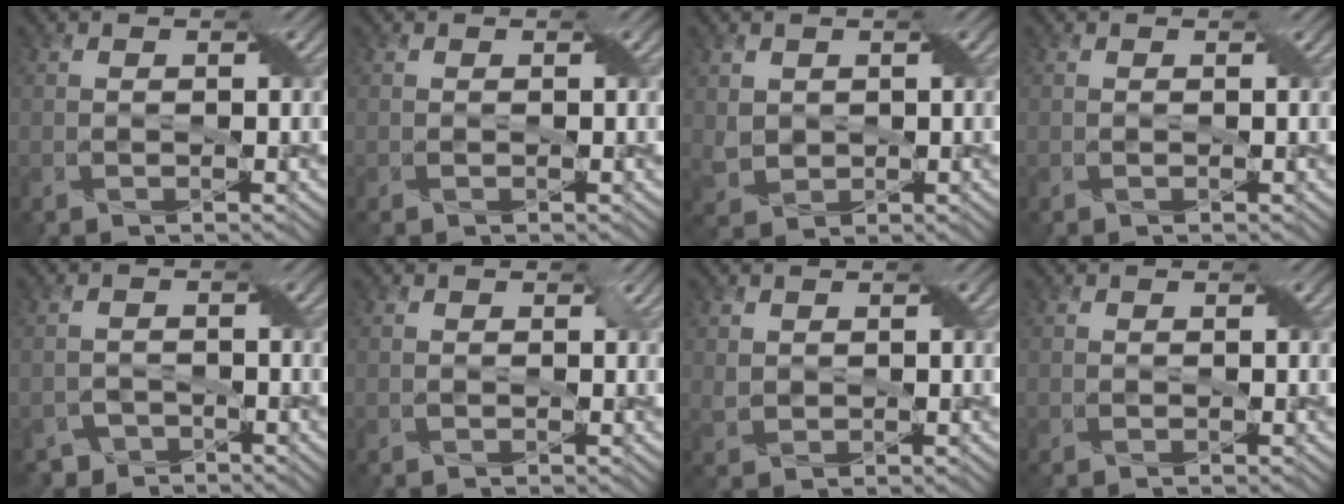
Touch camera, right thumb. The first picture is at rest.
{"total": 0.0}
{"total": 2.4, "force": [1.1, 2.0, 0.8], "torque": [-0.034, -0.005, 0.023]}
{"total": 0.0}
{"total": 2.9, "force": [-2.5, 1.3, 0.3], "torque": [-0.002, -0.003, -0.046]}
{"total": 0.5, "force": [0.1, 0.5, 0.1], "torque": [-0.006, -0.003, 0.000]}
{"total": 1.3, "force": [0.8, 0.9, 0.4], "torque": [-0.017, 0.000, 0.020]}
{"total": 0.0}